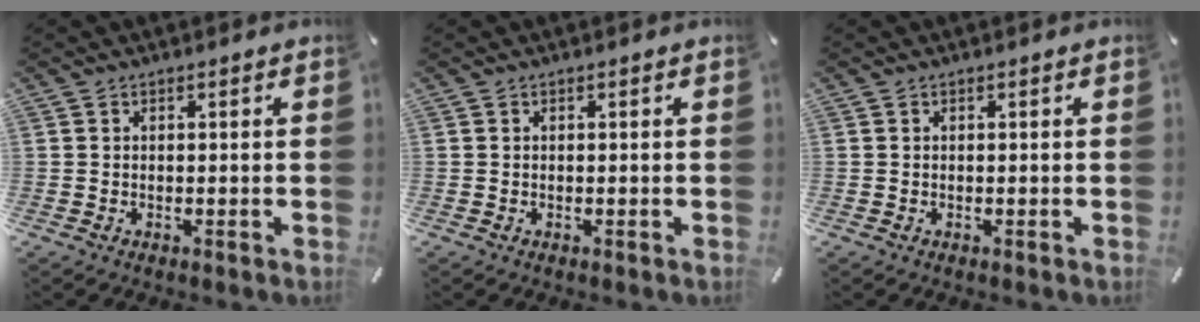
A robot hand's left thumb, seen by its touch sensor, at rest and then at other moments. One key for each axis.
{"total": 0.0}
{"total": 0.0}